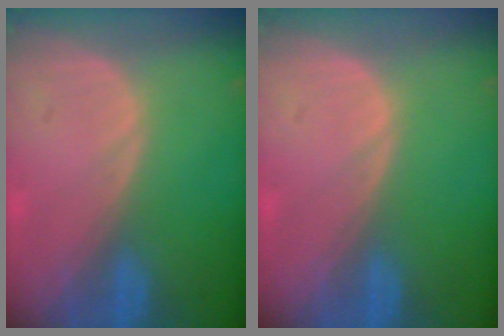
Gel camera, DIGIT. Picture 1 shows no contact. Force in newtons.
{"total": 0.0}